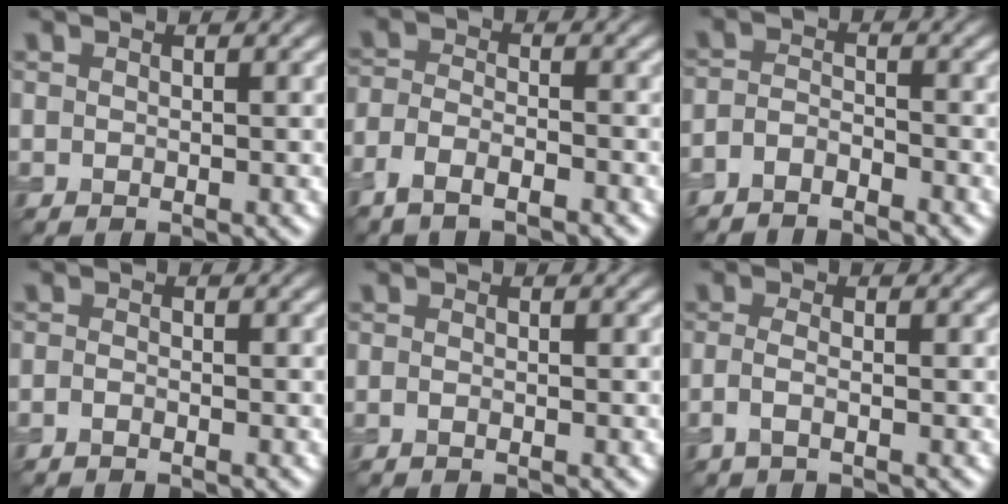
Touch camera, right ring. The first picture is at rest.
{"total": 3.1, "force": [-2.5, 0.9, 1.5], "torque": [-0.026, -0.004, -0.054]}
{"total": 2.5, "force": [-2.4, 0.4, 0.4], "torque": [-0.009, -0.004, -0.055]}
{"total": 0.6, "force": [-0.6, 0.0, 0.1], "torque": [-0.003, -0.001, -0.015]}
{"total": 0.0}
{"total": 1.0, "force": [-0.3, 0.1, 1.0], "torque": [-0.018, 0.002, -0.013]}